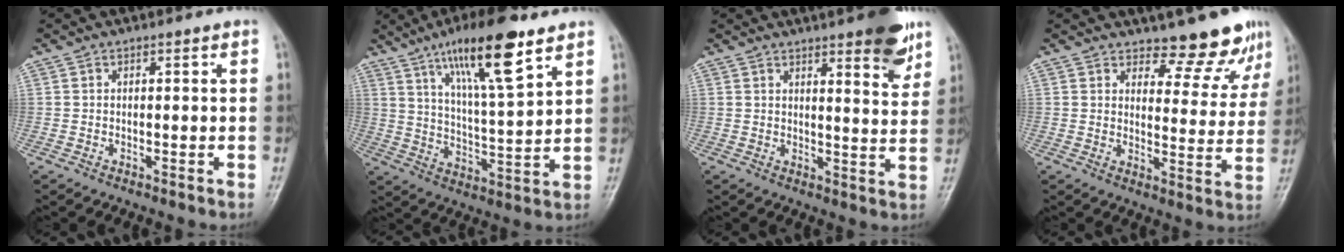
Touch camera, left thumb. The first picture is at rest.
{"total": 16.3, "force": [9.7, 3.4, 12.6], "torque": [-0.201, -0.046, 0.171]}
{"total": 9.3, "force": [6.0, 2.0, 6.8], "torque": [-0.068, -0.033, 0.075]}
{"total": 9.1, "force": [7.9, 3.3, 3.1], "torque": [-0.004, -0.066, 0.099]}